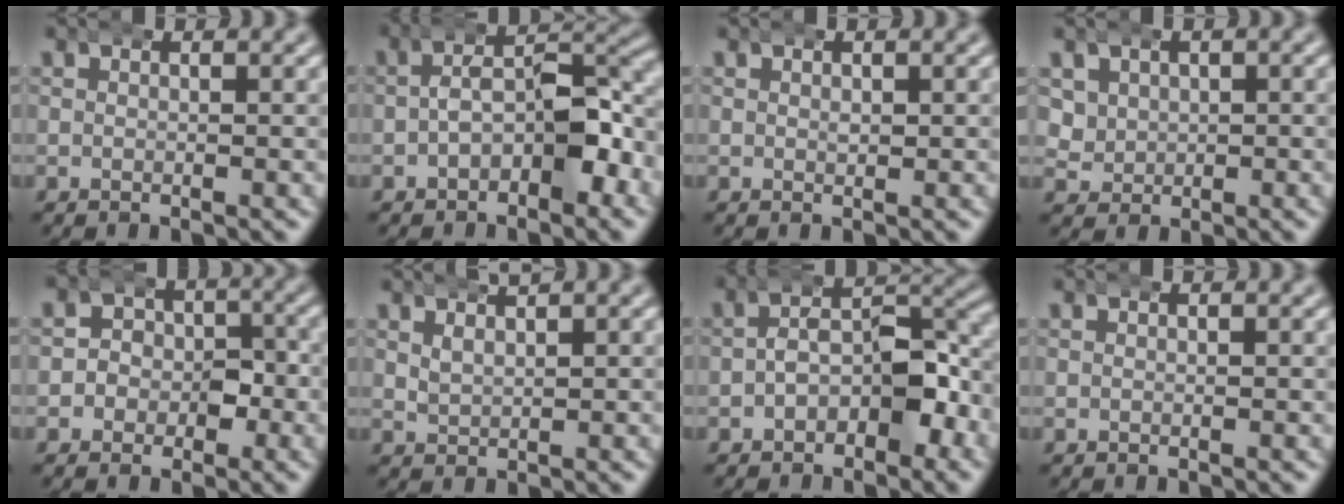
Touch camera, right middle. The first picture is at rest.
{"total": 5.6, "force": [-0.5, 3.1, 4.6], "torque": [-0.053, 0.010, -0.016]}
{"total": 0.7, "force": [0.2, 0.4, 0.5], "torque": [-0.007, -0.003, 0.003]}
{"total": 4.3, "force": [0.7, 4.0, 1.6], "torque": [-0.048, -0.017, 0.021]}
{"total": 4.2, "force": [-1.3, 3.7, 1.3], "torque": [-0.014, -0.003, -0.034]}
{"total": 1.4, "force": [1.2, 0.6, 0.5], "torque": [-0.009, 0.002, 0.026]}
{"total": 5.1, "force": [-0.5, 3.1, 4.0], "torque": [-0.043, 0.009, -0.017]}
{"total": 0.0}